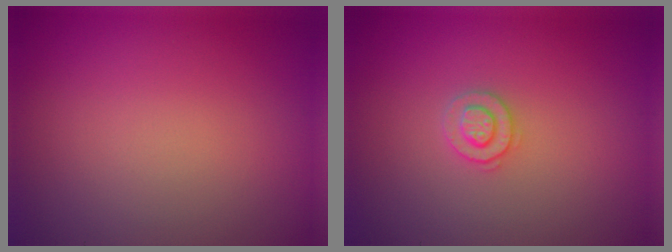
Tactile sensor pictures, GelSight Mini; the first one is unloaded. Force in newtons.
{"total": 1.8, "press": 1.8, "slide": 0.4}